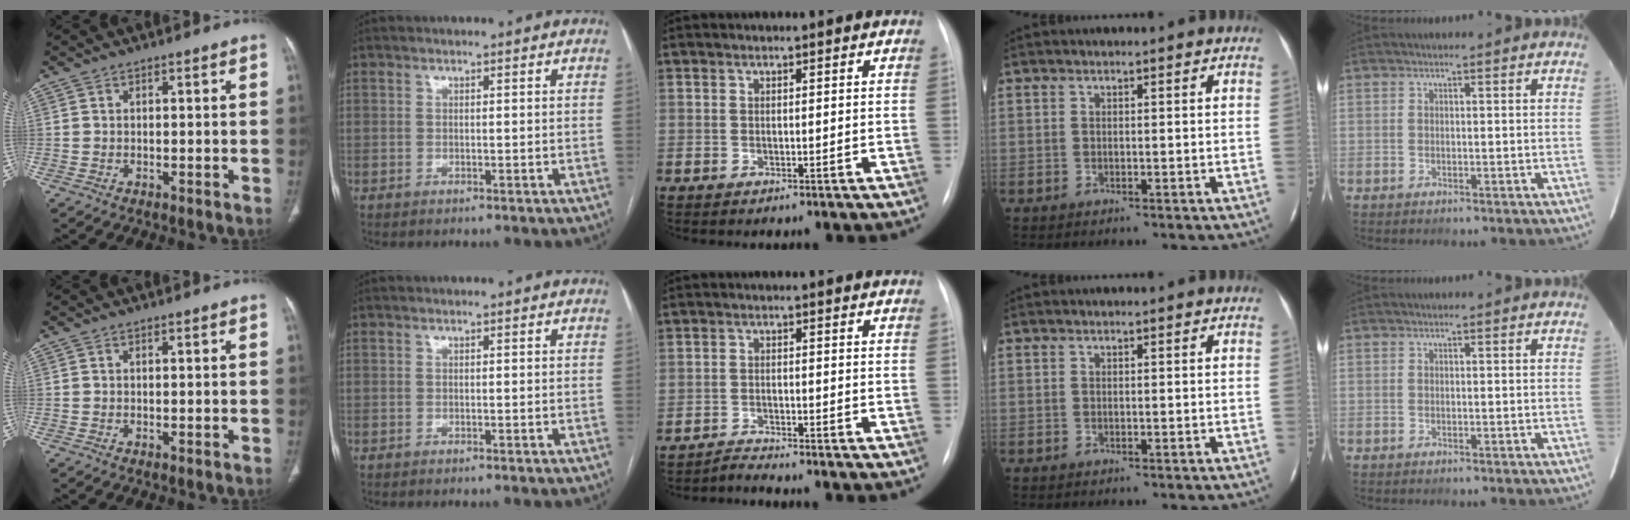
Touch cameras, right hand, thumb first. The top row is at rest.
{"middle": {"total": 2.3, "force": [-2.1, -0.7, -0.5], "torque": [0.009, -0.015, -0.038]}}